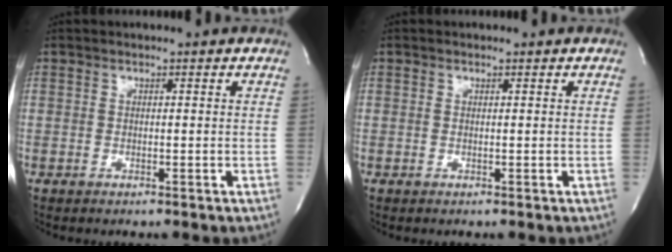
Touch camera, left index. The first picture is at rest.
{"total": 0.0}